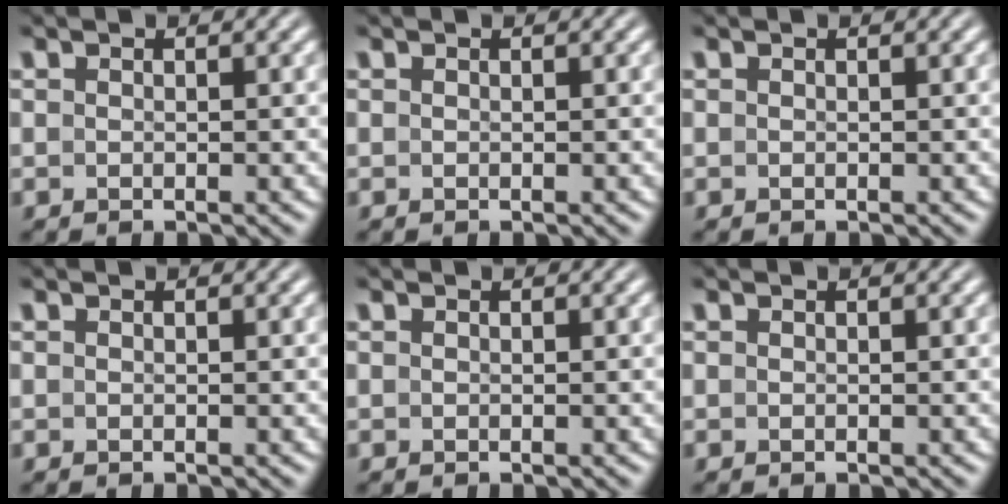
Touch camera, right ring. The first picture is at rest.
{"total": 0.0}
{"total": 0.0}
{"total": 0.0}
{"total": 0.0}
{"total": 0.0}